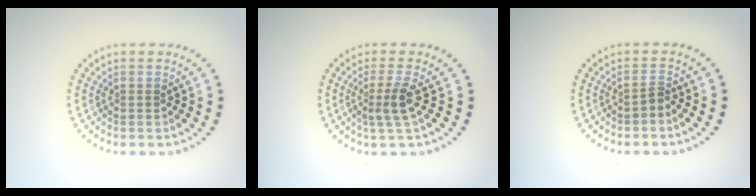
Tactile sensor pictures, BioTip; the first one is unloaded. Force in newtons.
{"total": 2.4, "press": 1.7, "slide": 1.7}
{"total": 0.7, "press": 0.4, "slide": 0.6}